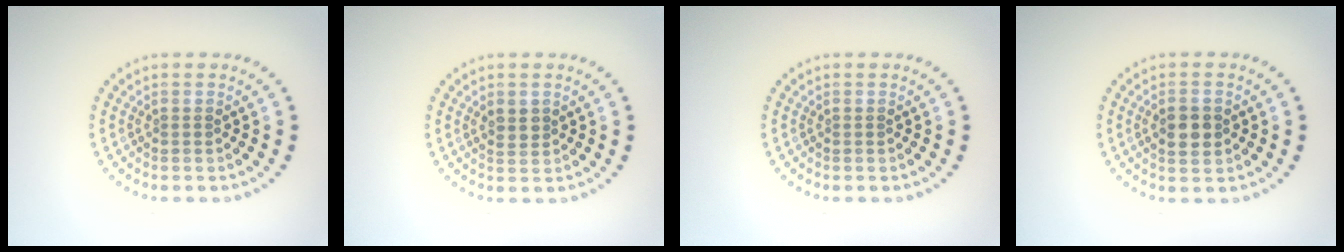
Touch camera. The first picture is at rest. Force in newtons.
{"total": 1.4, "press": 1.3, "slide": 0.5}
{"total": 0.0}
{"total": 2.4, "press": 2.4, "slide": 0.2}